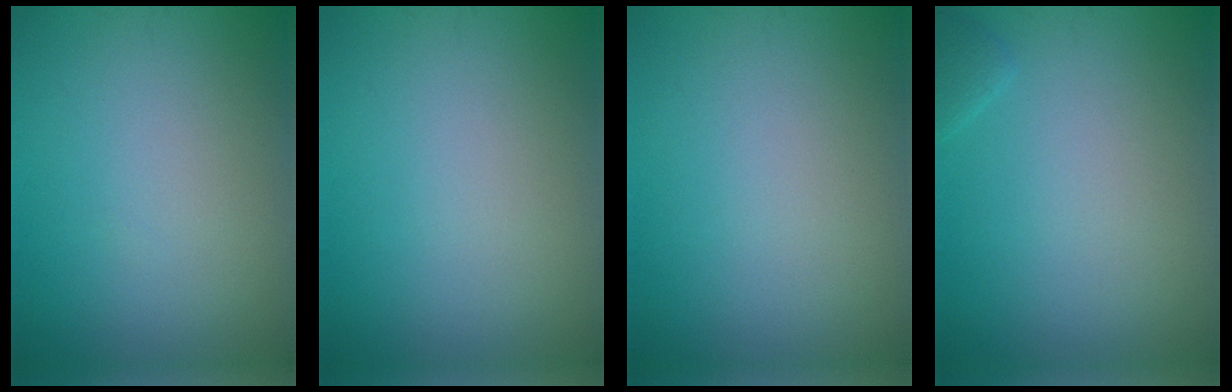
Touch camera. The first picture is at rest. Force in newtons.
{"total": 0.0}
{"total": 0.0}
{"total": 0.7, "press": 0.7, "slide": 0.1}